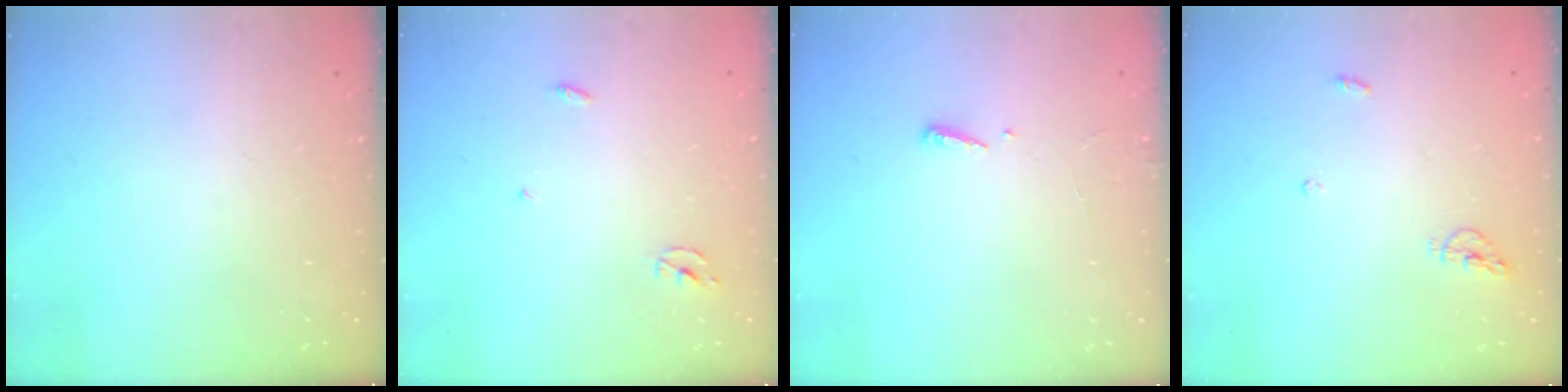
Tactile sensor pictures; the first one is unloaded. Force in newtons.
{"total": 2.3, "press": 2.3, "slide": 0.2}
{"total": 2.4, "press": 2.4, "slide": 0.2}
{"total": 5.4, "press": 5.4, "slide": 0.5}